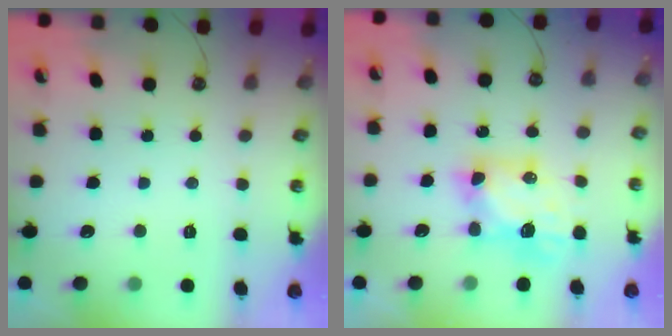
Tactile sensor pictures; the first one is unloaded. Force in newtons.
{"total": 6.7, "press": 6.7, "slide": 0.4}